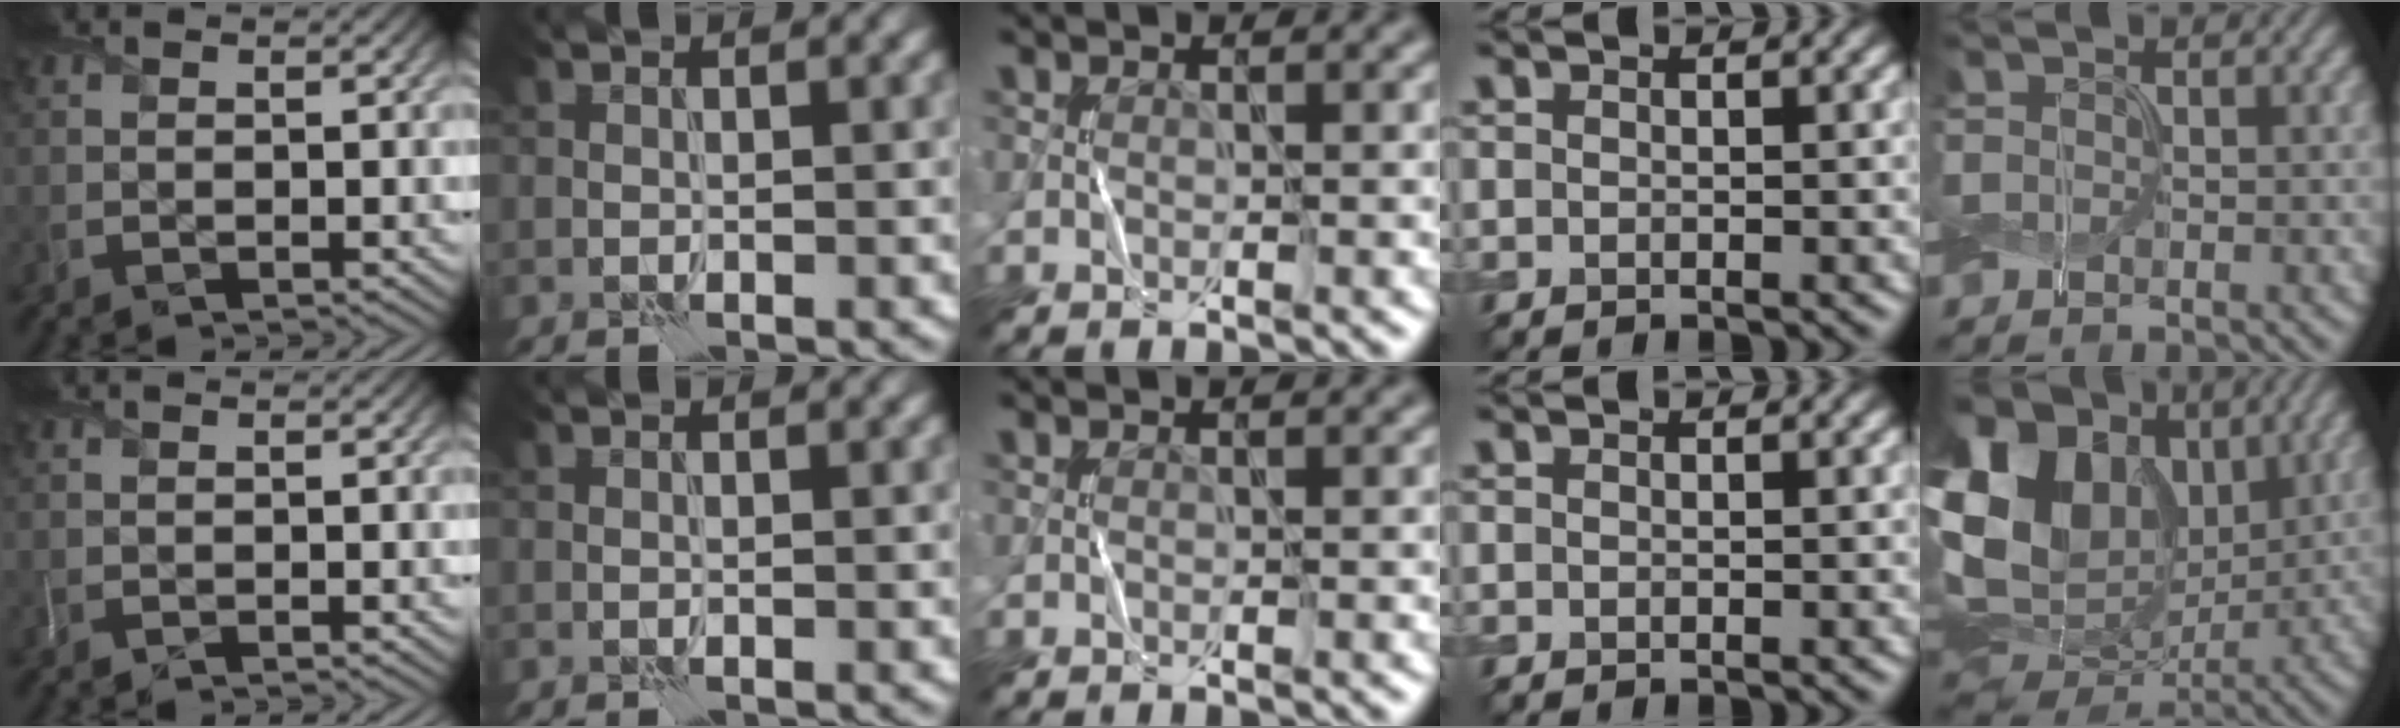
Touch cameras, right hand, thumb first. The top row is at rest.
{"little": {"total": 19.6, "force": [4.8, 14.1, 12.8], "torque": [-0.266, 0.045, 0.089]}}